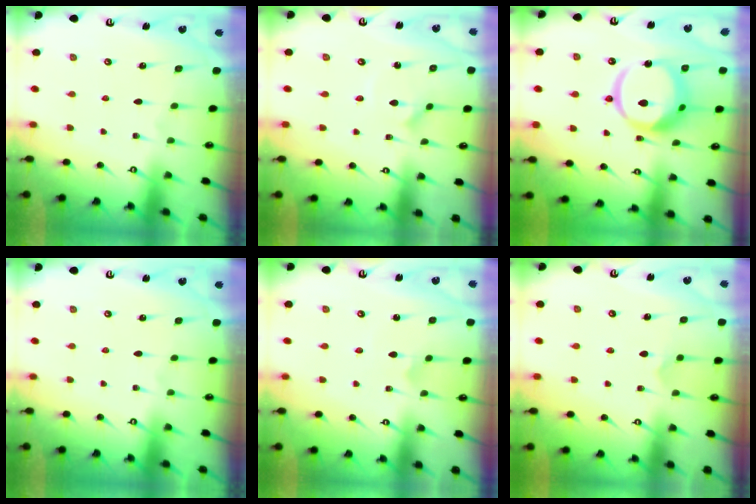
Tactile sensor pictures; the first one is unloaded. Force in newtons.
{"total": 0.8, "press": 0.8, "slide": 0.1}
{"total": 14.0, "press": 13.9, "slide": 1.3}
{"total": 0.0}
{"total": 2.2, "press": 2.2, "slide": 0.1}
{"total": 4.2, "press": 4.2, "slide": 0.4}